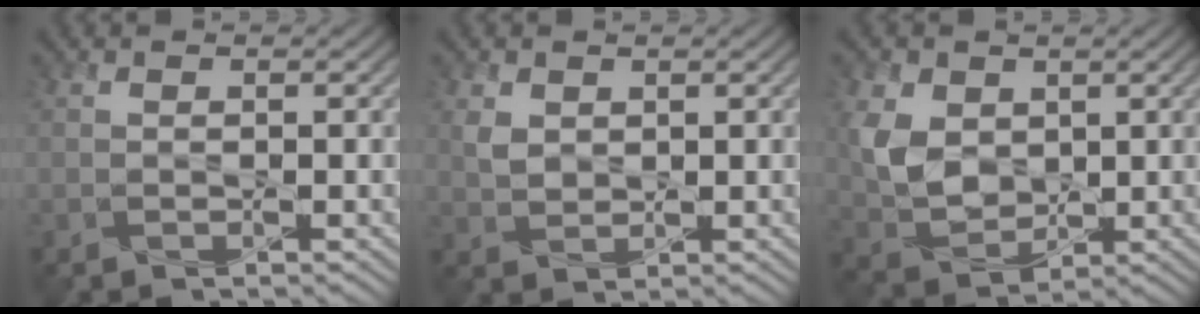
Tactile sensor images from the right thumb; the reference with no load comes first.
{"total": 2.3, "force": [1.0, 1.7, 1.2], "torque": [-0.034, -0.002, 0.024]}
{"total": 7.0, "force": [1.7, 5.3, 4.2], "torque": [-0.111, -0.005, 0.036]}